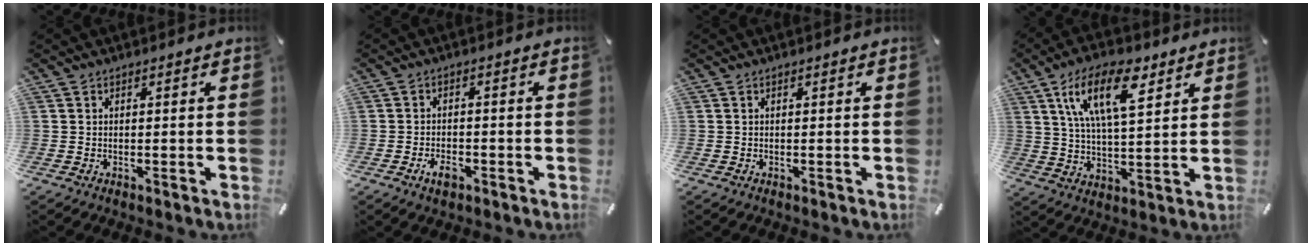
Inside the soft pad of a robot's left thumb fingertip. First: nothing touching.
{"total": 3.8, "force": [-2.0, 2.1, 2.4], "torque": [-0.053, 0.005, -0.040]}
{"total": 0.0}
{"total": 16.1, "force": [7.9, 7.1, 12.0], "torque": [-0.220, -0.018, 0.131]}